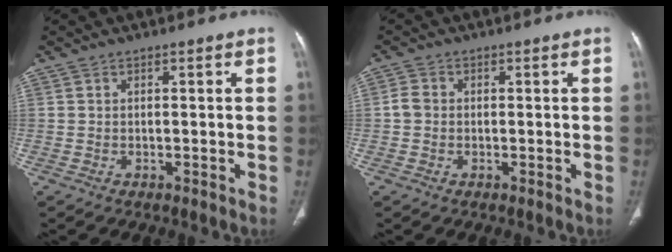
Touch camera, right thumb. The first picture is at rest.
{"total": 2.3, "force": [-0.2, 2.0, 1.2], "torque": [-0.018, 0.007, -0.008]}